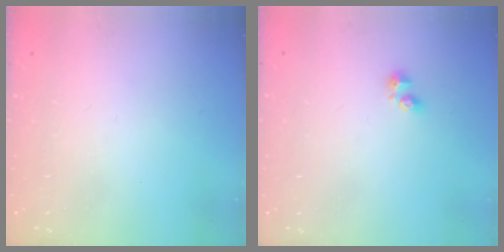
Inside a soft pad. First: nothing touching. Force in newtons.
{"total": 2.2, "press": 2.2, "slide": 0.5}